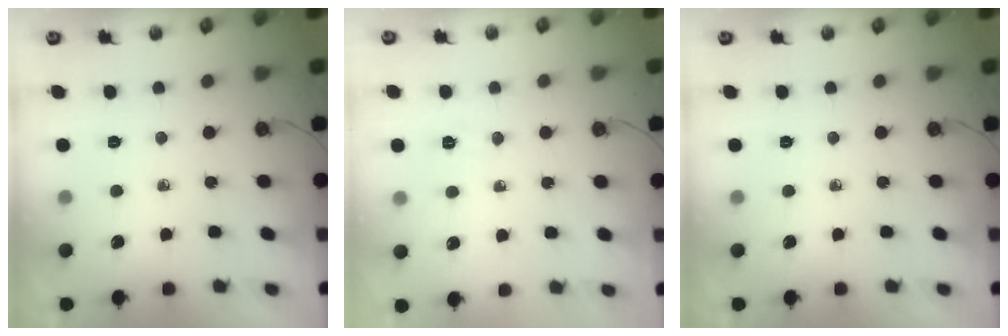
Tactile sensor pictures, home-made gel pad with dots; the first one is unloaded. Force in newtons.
{"total": 3.3, "press": 3.2, "slide": 0.4}
{"total": 0.0}